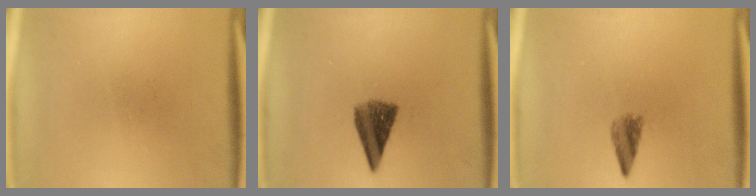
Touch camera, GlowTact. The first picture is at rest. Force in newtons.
{"total": 6.4}
{"total": 2.6}